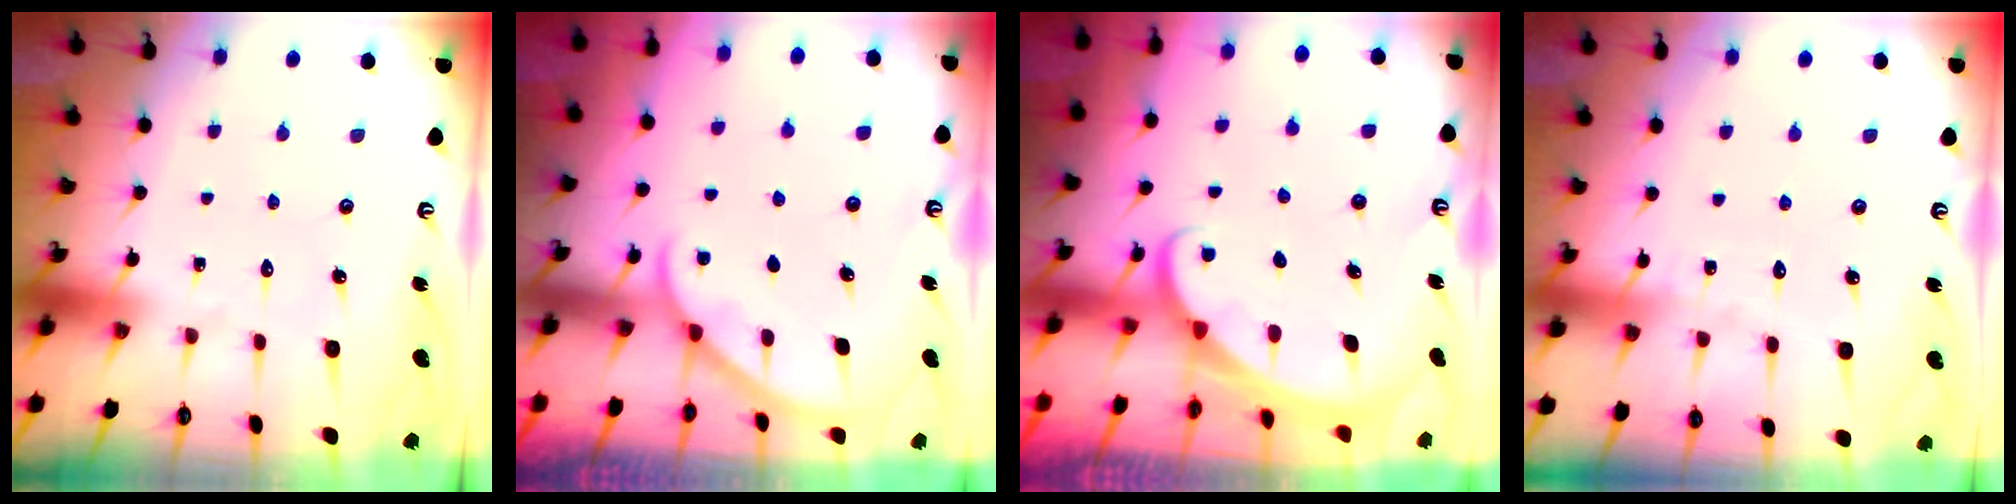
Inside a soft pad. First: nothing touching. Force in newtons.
{"total": 2.6, "press": 2.6, "slide": 0.3}
{"total": 1.9, "press": 1.9, "slide": 0.1}
{"total": 2.5, "press": 2.5, "slide": 0.3}